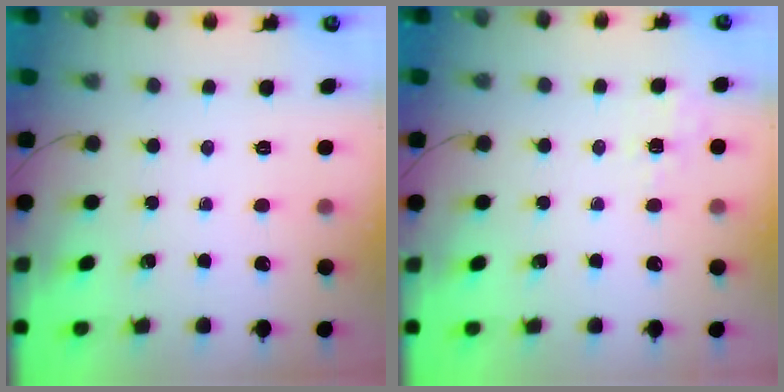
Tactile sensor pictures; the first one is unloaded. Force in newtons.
{"total": 2.0, "press": 1.2, "slide": 1.6}